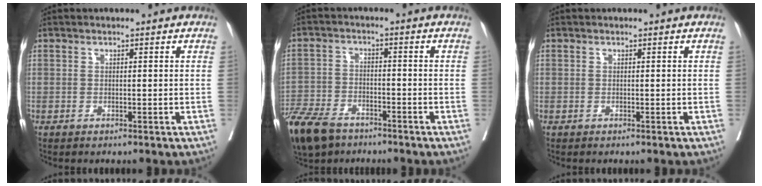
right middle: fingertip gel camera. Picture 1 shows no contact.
{"total": 12.2, "force": [-9.1, 5.5, 5.9], "torque": [-0.130, -0.019, -0.161]}
{"total": 0.0}